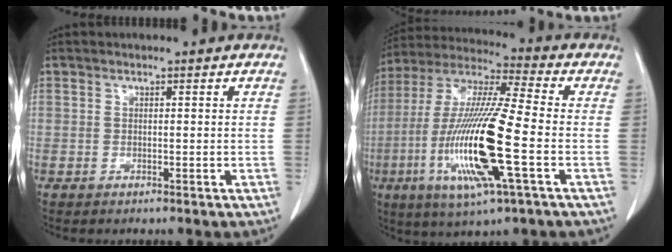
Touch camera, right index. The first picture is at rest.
{"total": 19.1, "force": [-4.9, 1.3, 18.4], "torque": [-0.387, -0.019, -0.092]}